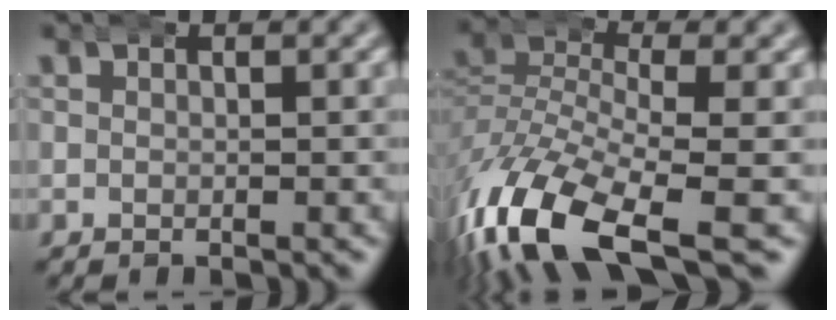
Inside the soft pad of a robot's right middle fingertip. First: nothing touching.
{"total": 9.8, "force": [-4.8, 4.9, 6.9], "torque": [-0.175, -0.042, -0.060]}